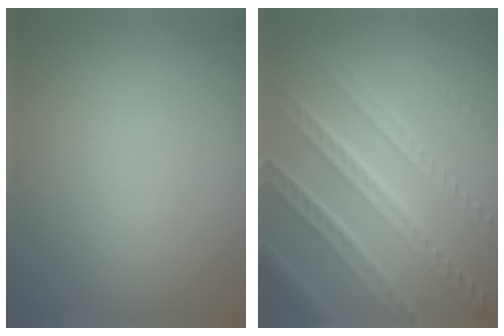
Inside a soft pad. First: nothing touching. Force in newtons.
{"total": 7.2, "press": 5.0, "slide": 5.1}